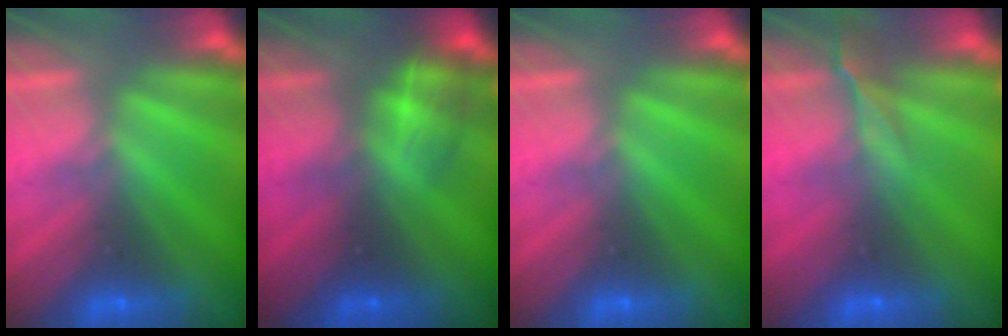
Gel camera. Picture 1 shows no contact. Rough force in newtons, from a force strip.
{"total": 2.3}
{"total": 0.0}
{"total": 2.5}